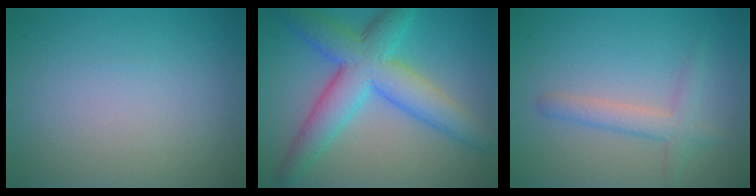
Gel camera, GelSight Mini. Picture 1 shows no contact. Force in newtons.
{"total": 7.9, "press": 7.9, "slide": 0.3}
{"total": 2.5, "press": 2.5, "slide": 0.2}